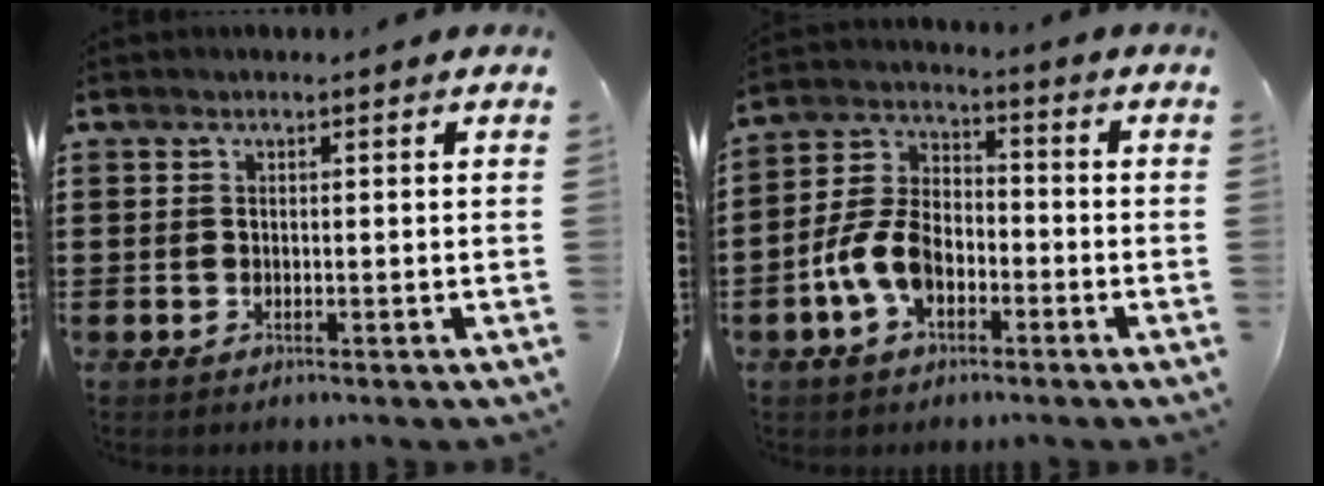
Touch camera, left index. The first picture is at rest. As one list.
[{"total": 8.4, "force": [-3.3, 5.1, 5.8], "torque": [-0.154, 0.003, -0.072]}]